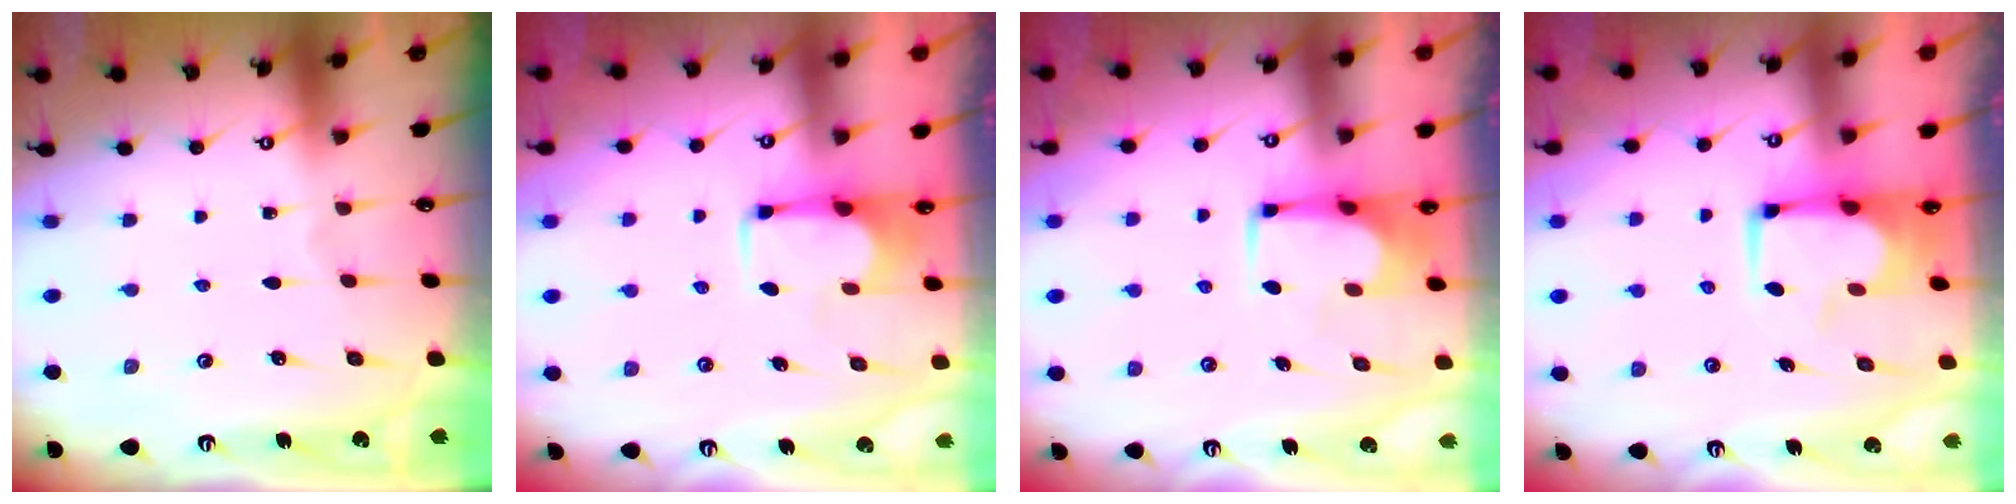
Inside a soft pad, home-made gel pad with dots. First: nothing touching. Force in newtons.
{"total": 1.8, "press": 1.6, "slide": 0.7}
{"total": 1.5, "press": 1.5, "slide": 0.3}
{"total": 6.0, "press": 6.0, "slide": 0.4}